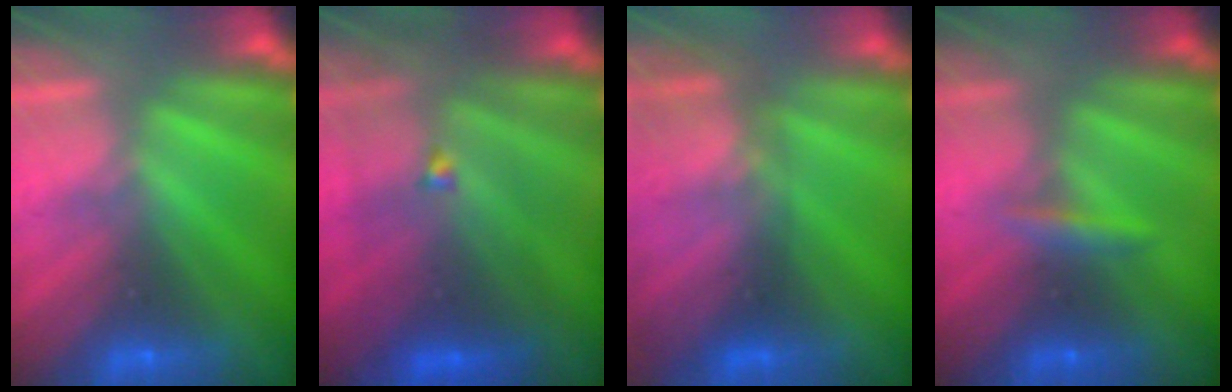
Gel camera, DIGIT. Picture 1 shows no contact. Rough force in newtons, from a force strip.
{"total": 4.7}
{"total": 2.8}
{"total": 2.4}